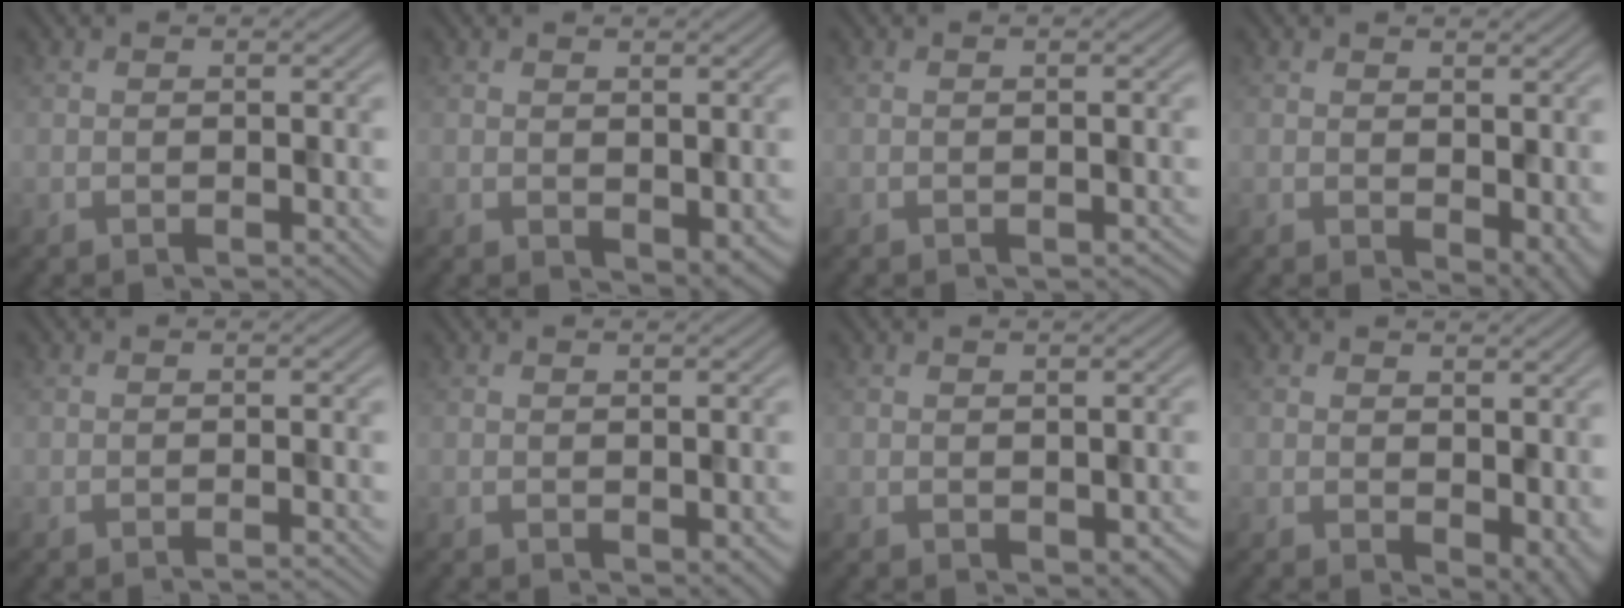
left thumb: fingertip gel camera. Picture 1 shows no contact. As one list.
[{"total": 1.9, "force": [0.2, 1.2, 1.5], "torque": [-0.024, -0.009, 0.011]}, {"total": 0.5, "force": [-0.4, 0.2, 0.3], "torque": [-0.004, -0.006, -0.002]}, {"total": 5.0, "force": [-0.2, 3.2, 3.9], "torque": [-0.059, -0.021, 0.011]}, {"total": 0.9, "force": [-0.7, 0.1, 0.6], "torque": [-0.003, 0.000, -0.018]}, {"total": 1.5, "force": [-0.3, 0.8, 1.2], "torque": [-0.016, -0.008, 0.001]}, {"total": 1.8, "force": [-0.3, 1.1, 1.4], "torque": [-0.022, -0.010, 0.002]}, {"total": 5.5, "force": [0.0, 3.6, 4.2], "torque": [-0.059, -0.023, 0.014]}]